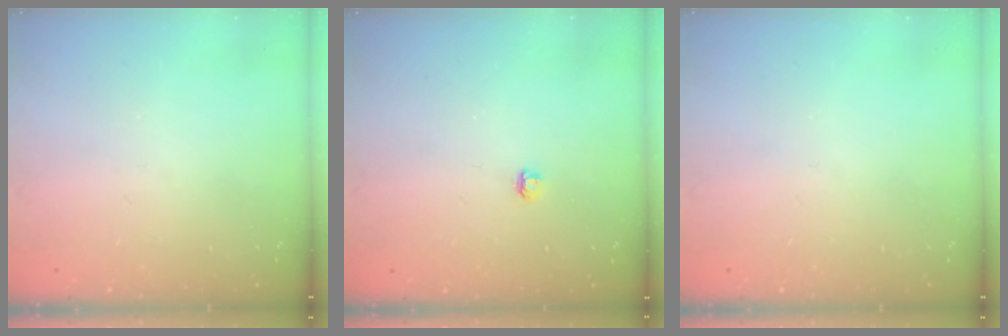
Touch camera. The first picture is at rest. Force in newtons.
{"total": 2.8, "press": 2.8, "slide": 0.3}
{"total": 0.0}